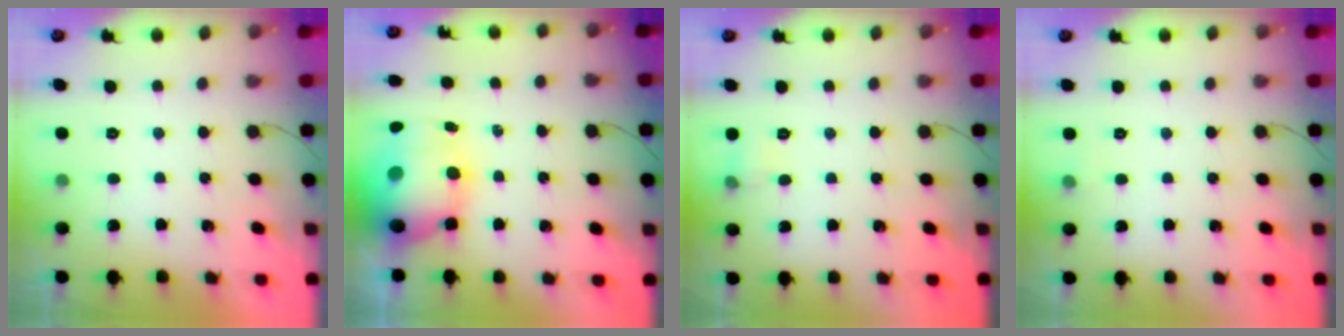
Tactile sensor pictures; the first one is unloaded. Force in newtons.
{"total": 17.5, "press": 15.4, "slide": 8.3}
{"total": 4.8, "press": 4.6, "slide": 1.4}
{"total": 2.9, "press": 2.6, "slide": 1.2}